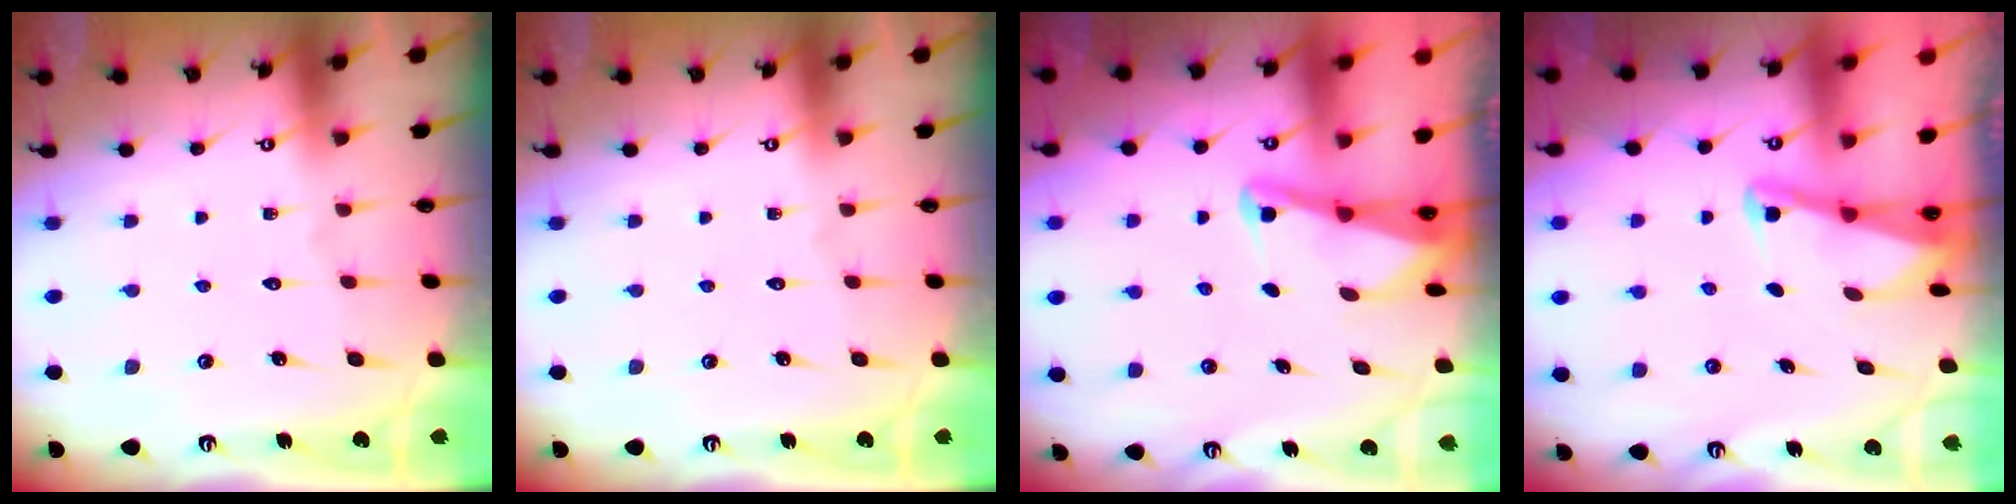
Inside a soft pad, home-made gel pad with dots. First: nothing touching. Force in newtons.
{"total": 0.0}
{"total": 2.1, "press": 2.1, "slide": 0.3}
{"total": 2.0, "press": 2.0, "slide": 0.4}